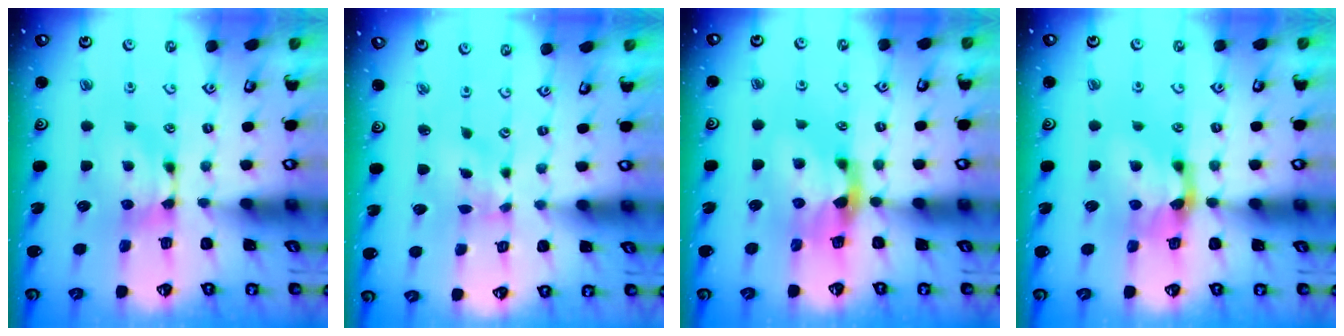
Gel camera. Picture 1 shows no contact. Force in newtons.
{"total": 2.3, "press": 2.1, "slide": 0.9}
{"total": 2.9, "press": 2.6, "slide": 1.3}
{"total": 2.6, "press": 1.9, "slide": 1.7}